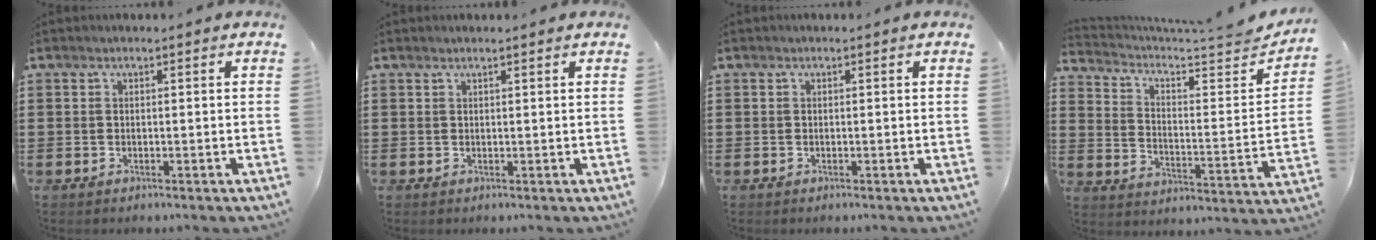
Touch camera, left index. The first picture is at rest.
{"total": 0.8, "force": [0.7, -0.1, 0.4], "torque": [-0.008, -0.001, 0.014]}
{"total": 0.0}
{"total": 4.4, "force": [3.5, 0.7, 2.5], "torque": [-0.061, -0.036, 0.050]}